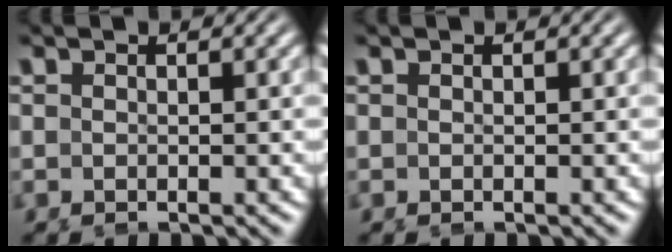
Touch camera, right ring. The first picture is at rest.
{"total": 0.0}